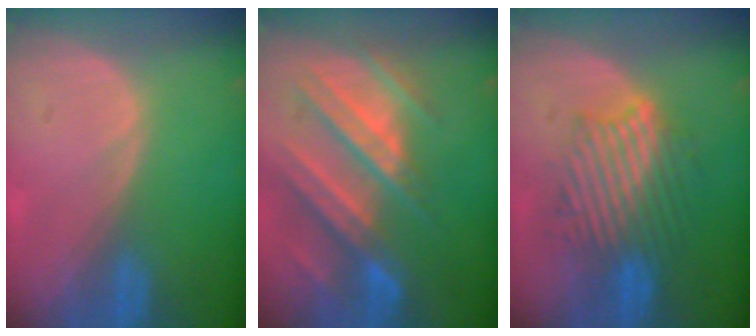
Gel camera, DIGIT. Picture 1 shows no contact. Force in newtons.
{"total": 11.1, "press": 9.8, "slide": 5.2}
{"total": 9.0, "press": 8.9, "slide": 1.2}